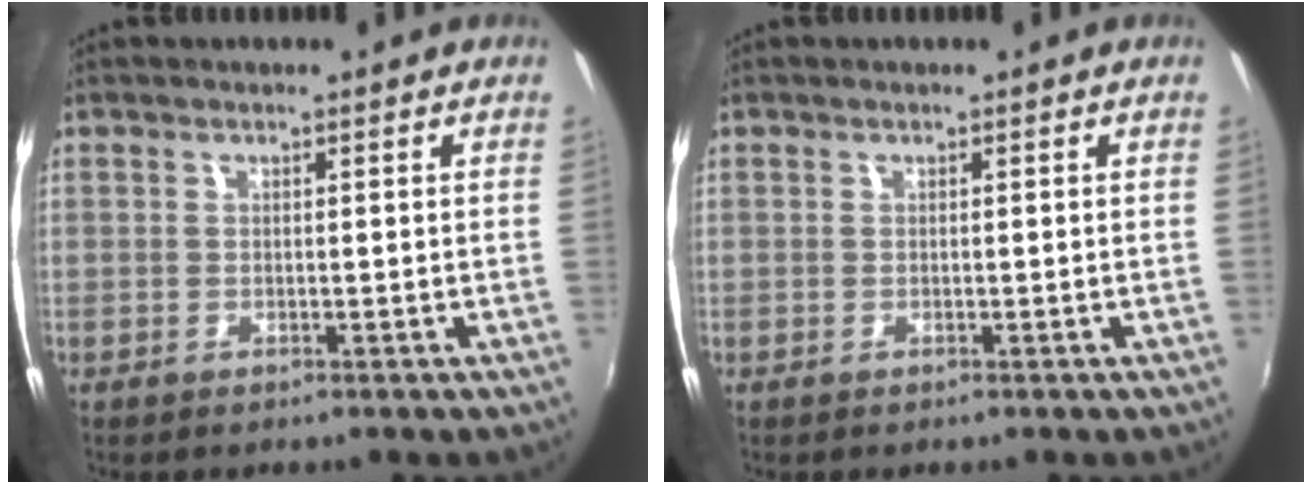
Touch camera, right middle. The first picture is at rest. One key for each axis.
{"total": 0.0}